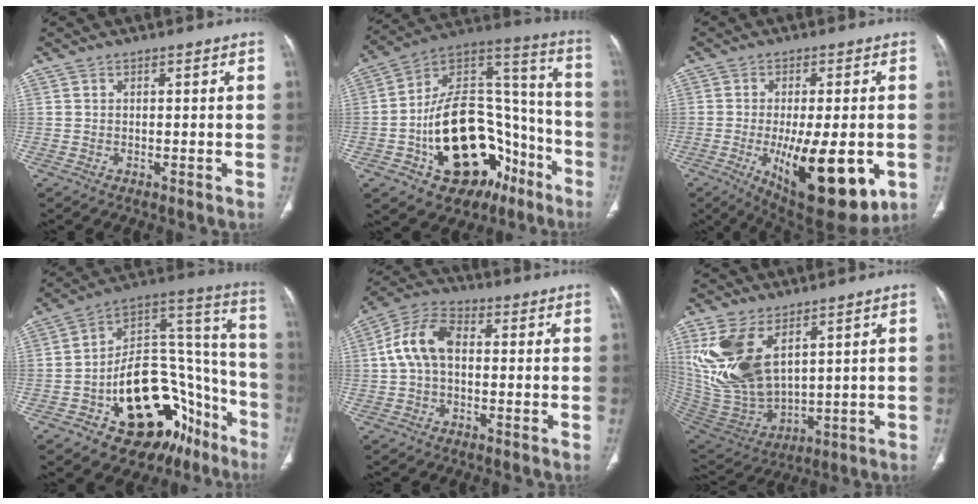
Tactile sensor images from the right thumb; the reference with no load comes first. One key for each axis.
{"total": 28.6, "fx": -10.7, "fy": 17.9, "fz": 19.5, "tx": -0.297, "ty": 0.089, "tz": -0.155}
{"total": 18.9, "fx": -5.1, "fy": 7.0, "fz": 16.8, "tx": -0.237, "ty": -0.021, "tz": -0.055}
{"total": 28.4, "fx": -12.9, "fy": 16.5, "fz": 19.1, "tx": -0.209, "ty": 0.121, "tz": -0.181}
{"total": 9.4, "fx": 0.4, "fy": 5.9, "fz": 7.3, "tx": -0.144, "ty": 0.029, "tz": 0.001}
{"total": 17.3, "fx": 7.2, "fy": 9.4, "fz": 12.6, "tx": -0.248, "ty": -0.034, "tz": 0.166}